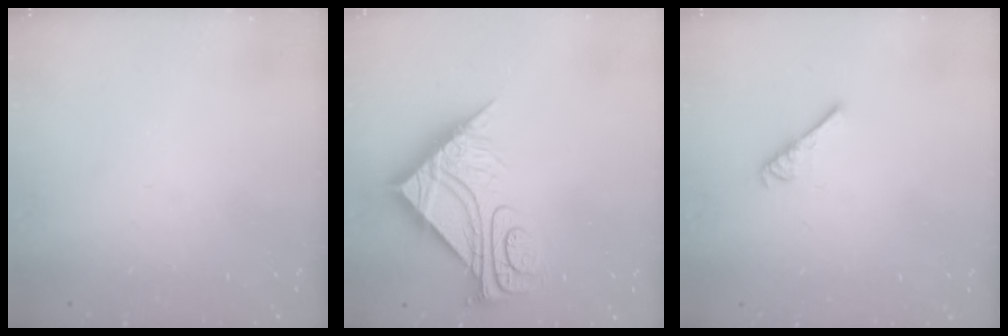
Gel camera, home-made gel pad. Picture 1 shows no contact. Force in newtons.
{"total": 10.4, "press": 10.4, "slide": 1.1}
{"total": 3.8, "press": 3.7, "slide": 0.6}